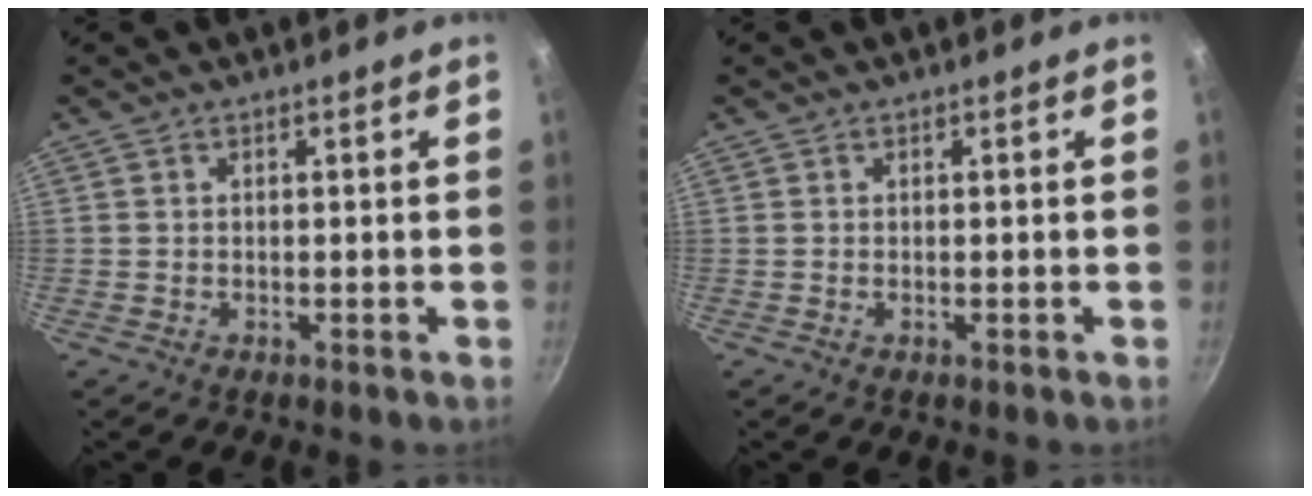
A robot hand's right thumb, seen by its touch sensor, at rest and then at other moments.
{"total": 0.0}